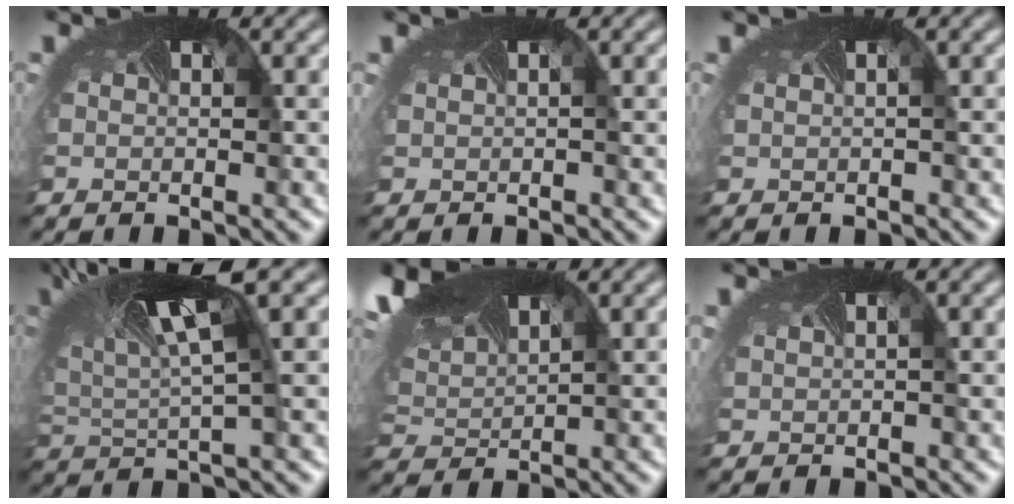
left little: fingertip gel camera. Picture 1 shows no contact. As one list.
[{"total": 0.6, "force": [0.2, 0.4, 0.3], "torque": [-0.009, 0.010, 0.003]}, {"total": 0.5, "force": [0.2, 0.3, 0.3], "torque": [-0.008, 0.009, 0.002]}, {"total": 9.3, "force": [4.1, 2.7, 7.9], "torque": [-0.175, 0.019, 0.076]}, {"total": 8.4, "force": [5.1, 3.8, 5.5], "torque": [-0.133, 0.024, 0.085]}, {"total": 1.1, "force": [0.5, 0.7, 0.8], "torque": [-0.018, 0.013, 0.005]}]